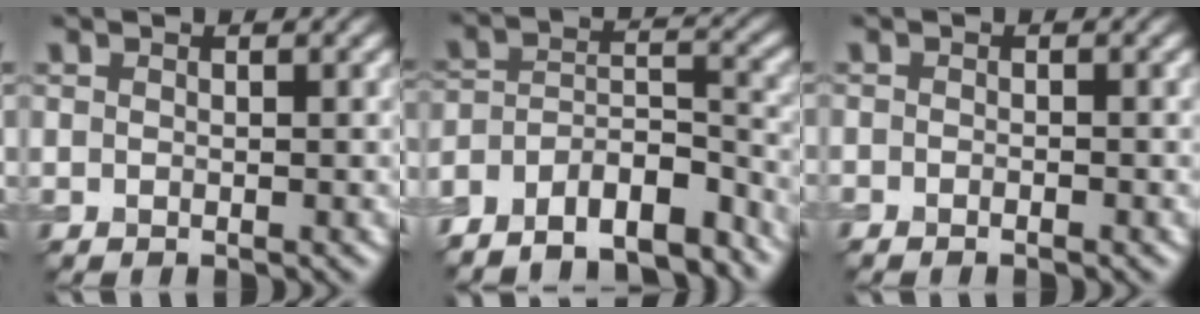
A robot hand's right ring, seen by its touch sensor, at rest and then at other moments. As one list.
[{"total": 9.8, "force": [-8.1, 3.4, 4.4], "torque": [-0.079, 0.008, -0.126]}, {"total": 0.6, "force": [-0.5, 0.1, 0.3], "torque": [-0.006, -0.002, -0.009]}]